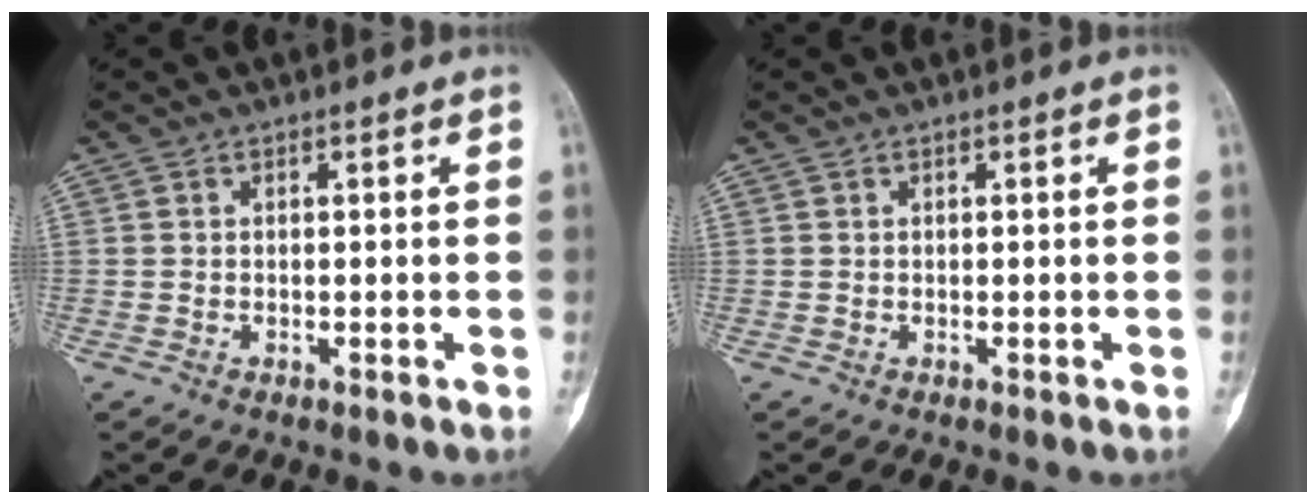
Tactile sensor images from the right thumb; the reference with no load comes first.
{"total": 0.0}